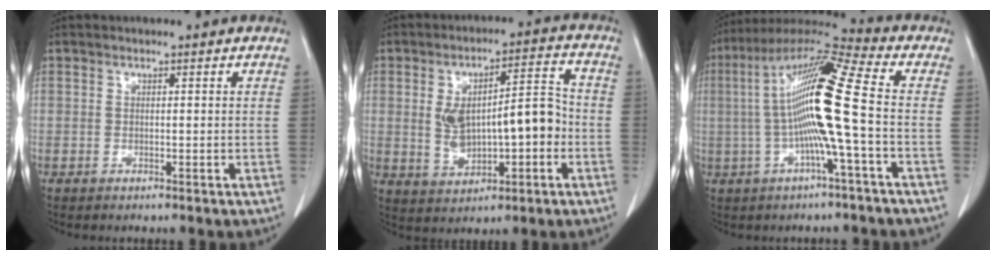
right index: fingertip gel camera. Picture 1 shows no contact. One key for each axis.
{"total": 11.6, "fx": -1.0, "fy": 4.5, "fz": 10.7, "tx": -0.185, "ty": 0.031, "tz": -0.001}
{"total": 14.8, "fx": -0.9, "fy": -0.5, "fz": 14.8, "tx": -0.279, "ty": 0.021, "tz": -0.028}